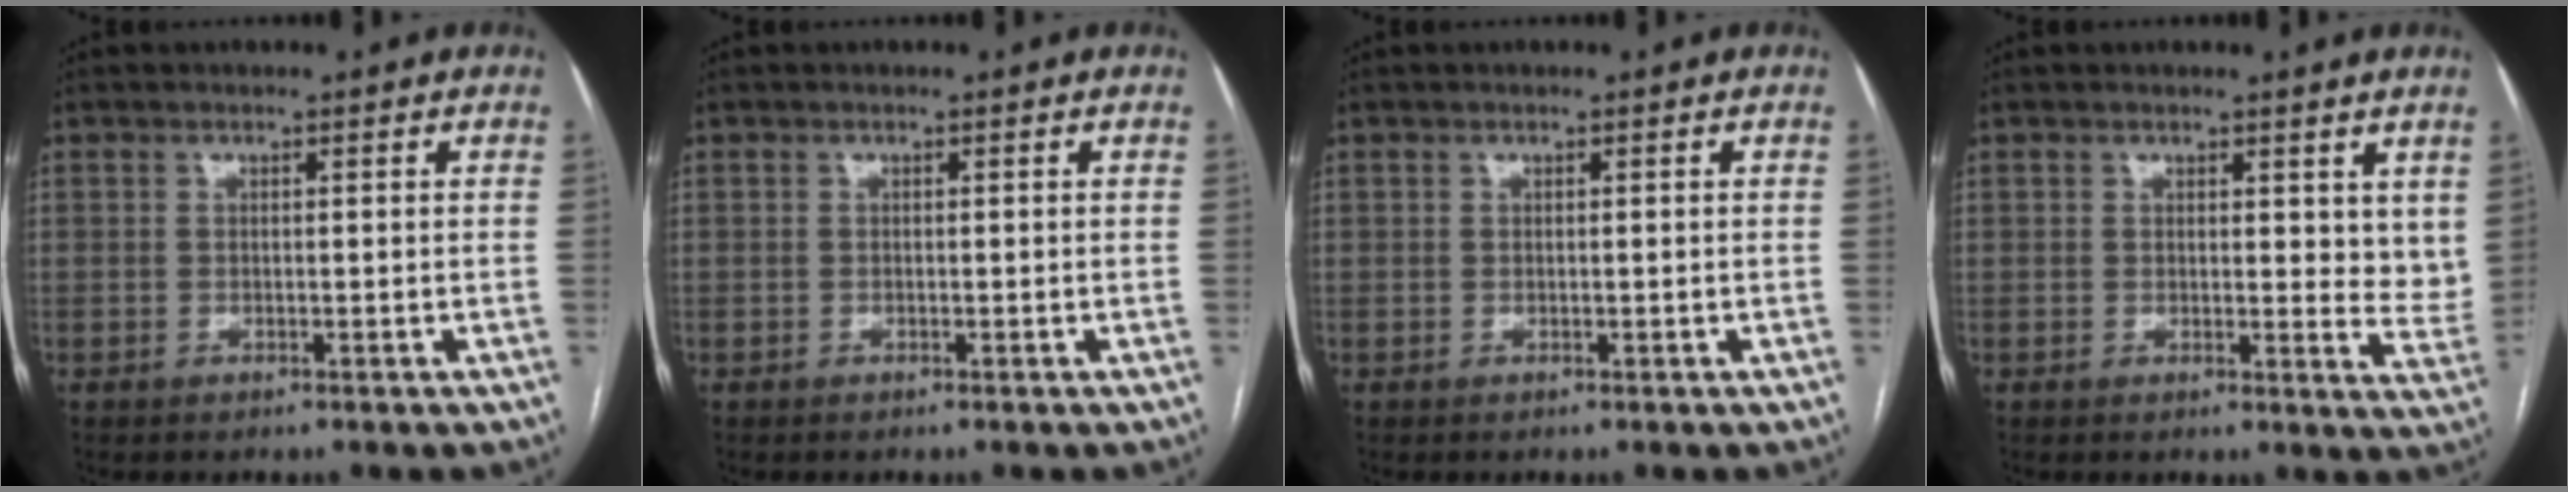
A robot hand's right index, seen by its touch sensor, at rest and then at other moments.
{"total": 0.0}
{"total": 0.0}
{"total": 4.9, "force": [3.2, 2.4, 2.9], "torque": [-0.019, -0.023, 0.034]}